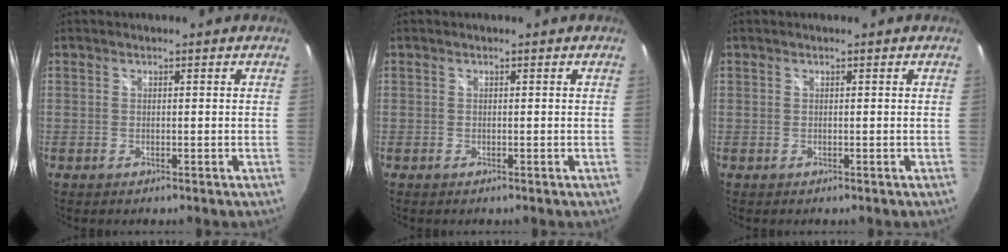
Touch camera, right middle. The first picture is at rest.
{"total": 0.0}
{"total": 0.0}